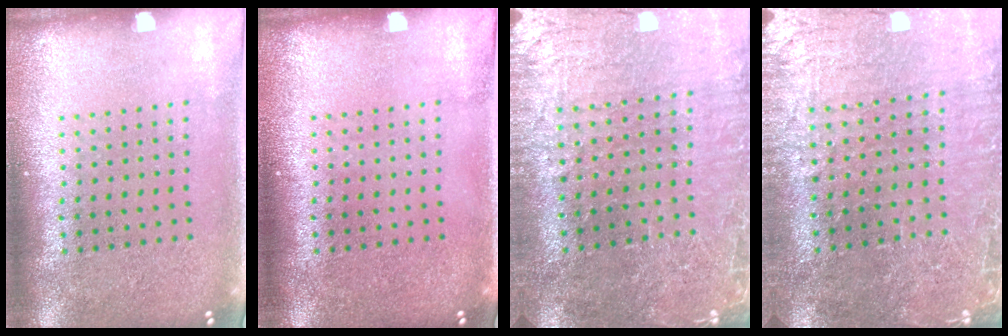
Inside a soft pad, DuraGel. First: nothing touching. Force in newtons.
{"total": 0.0}
{"total": 2.0, "press": 2.0, "slide": 0.3}
{"total": 2.0, "press": 2.0, "slide": 0.3}